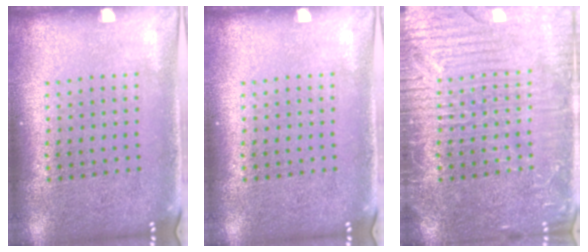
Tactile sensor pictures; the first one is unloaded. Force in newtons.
{"total": 0.0}
{"total": 3.9, "press": 3.9, "slide": 0.6}